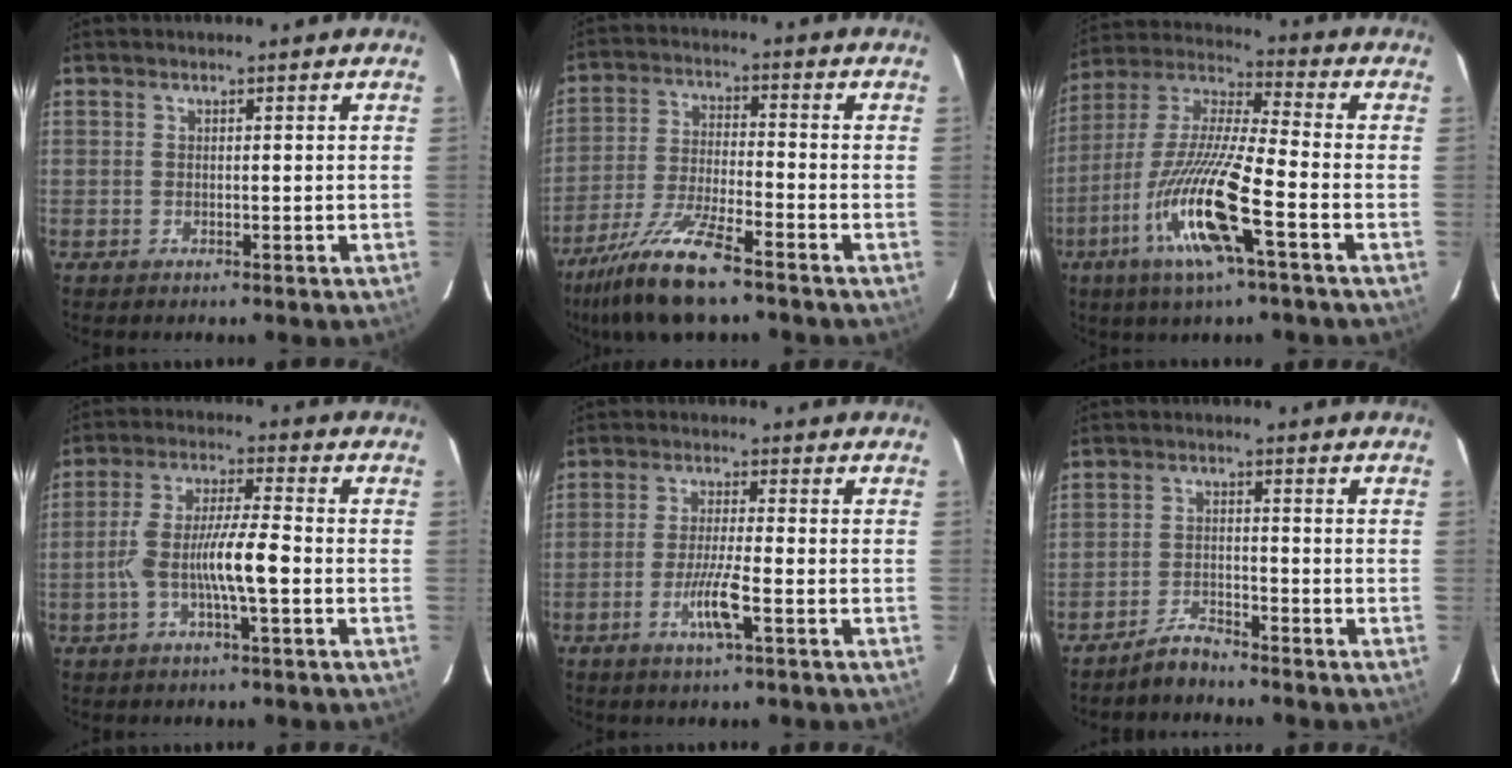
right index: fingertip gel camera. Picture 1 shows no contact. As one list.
[{"total": 11.4, "force": [-8.2, 1.1, 7.9], "torque": [-0.158, -0.029, -0.151]}, {"total": 16.6, "force": [-6.7, 1.2, 15.2], "torque": [-0.314, -0.015, -0.128]}, {"total": 9.0, "force": [-2.2, 0.9, 8.6], "torque": [-0.170, 0.011, -0.045]}, {"total": 5.7, "force": [-2.3, -0.1, 5.2], "torque": [-0.100, -0.009, -0.044]}, {"total": 3.1, "force": [-3.0, 0.3, 0.5], "torque": [-0.009, -0.009, -0.057]}]